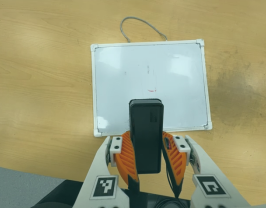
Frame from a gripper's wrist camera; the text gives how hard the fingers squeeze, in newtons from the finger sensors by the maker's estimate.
{"total": 10.6, "left": 9.1, "right": 12.1}